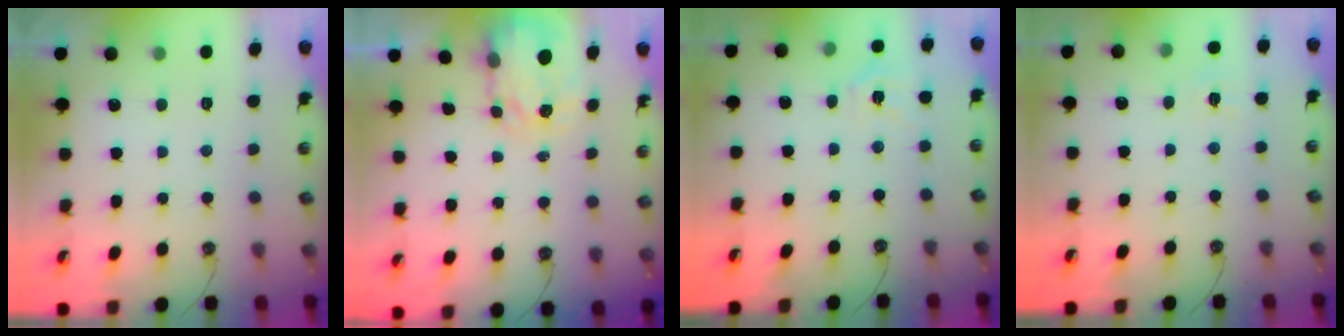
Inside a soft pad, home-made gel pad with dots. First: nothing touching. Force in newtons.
{"total": 3.3, "press": 3.3, "slide": 0.4}
{"total": 6.6, "press": 6.5, "slide": 0.7}
{"total": 5.0, "press": 4.9, "slide": 0.5}